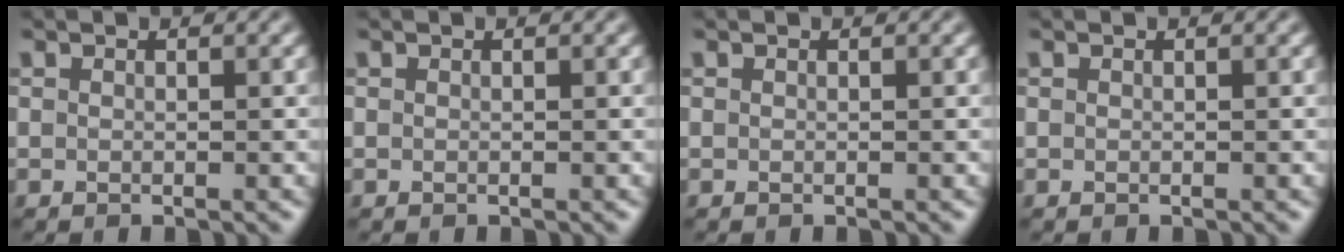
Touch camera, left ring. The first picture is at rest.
{"total": 0.0}
{"total": 0.0}
{"total": 0.0}